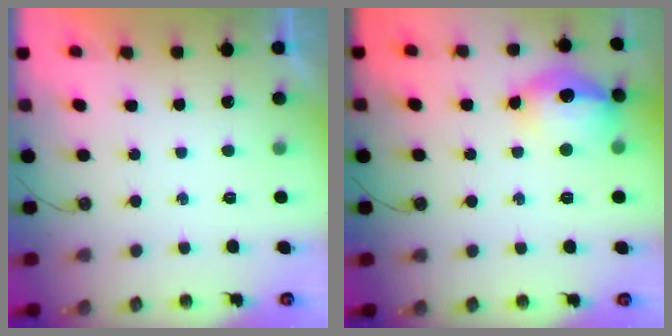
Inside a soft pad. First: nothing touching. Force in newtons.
{"total": 15.2, "press": 15.2, "slide": 1.3}